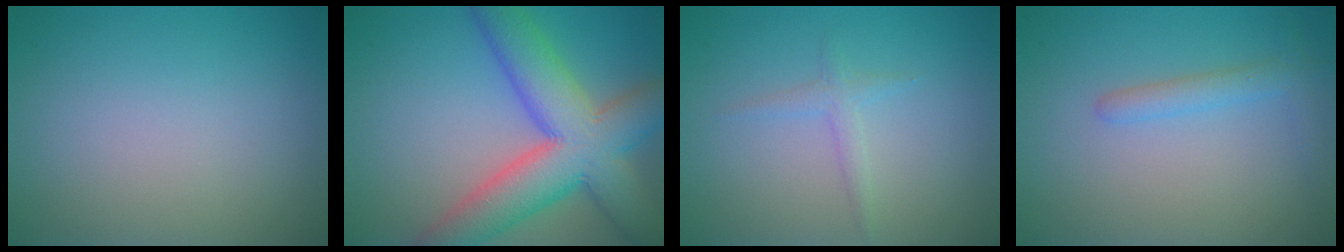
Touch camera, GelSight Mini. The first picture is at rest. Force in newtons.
{"total": 10.2, "press": 10.2, "slide": 0.5}
{"total": 1.3, "press": 1.3, "slide": 0.1}
{"total": 2.0, "press": 2.0, "slide": 0.2}